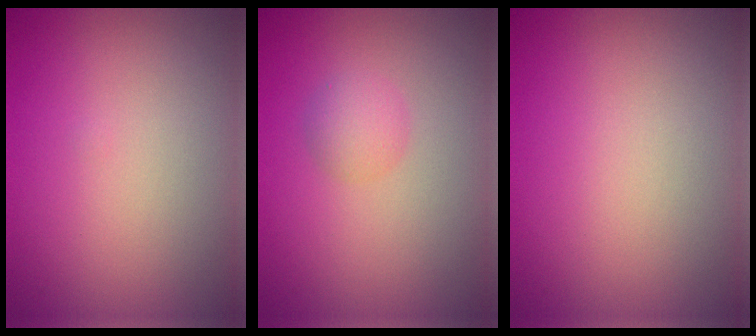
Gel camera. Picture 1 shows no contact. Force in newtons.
{"total": 1.7, "press": 1.7, "slide": 0.0}
{"total": 0.0}